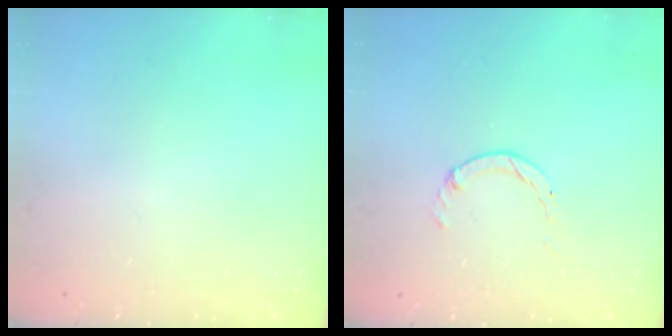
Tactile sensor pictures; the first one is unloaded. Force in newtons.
{"total": 0.0}